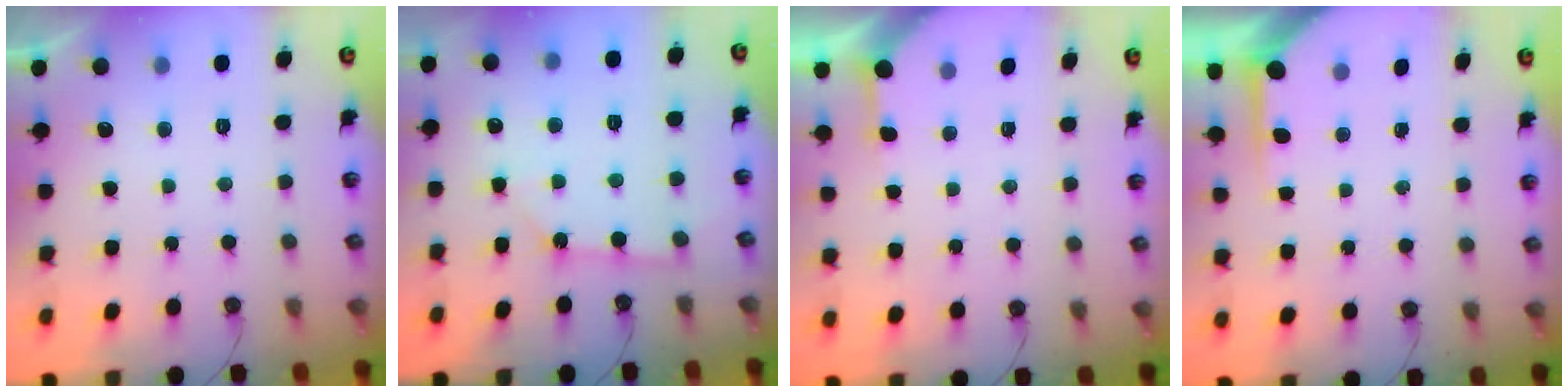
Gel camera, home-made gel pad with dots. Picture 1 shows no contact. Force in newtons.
{"total": 2.8, "press": 2.8, "slide": 0.1}
{"total": 2.1, "press": 2.1, "slide": 0.3}
{"total": 3.9, "press": 3.9, "slide": 0.4}